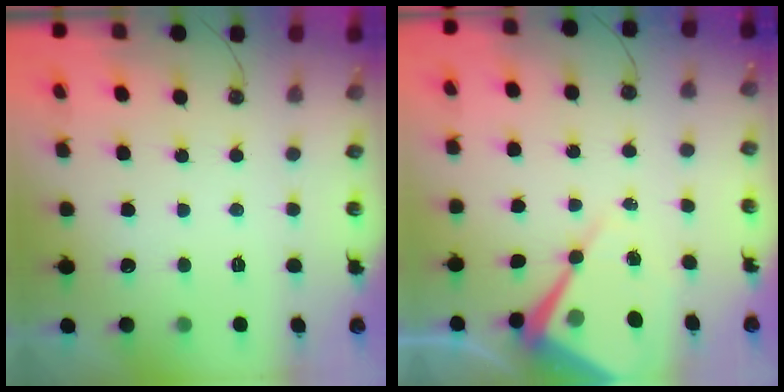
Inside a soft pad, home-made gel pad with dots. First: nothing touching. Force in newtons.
{"total": 10.4, "press": 10.4, "slide": 0.8}